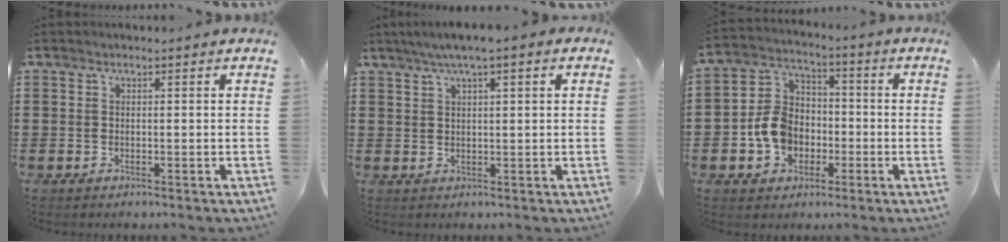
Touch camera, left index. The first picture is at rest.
{"total": 2.9, "force": [1.3, 0.2, 2.5], "torque": [-0.048, 0.003, 0.023]}
{"total": 7.8, "force": [-2.4, 6.5, 3.7], "torque": [-0.109, 0.016, -0.049]}